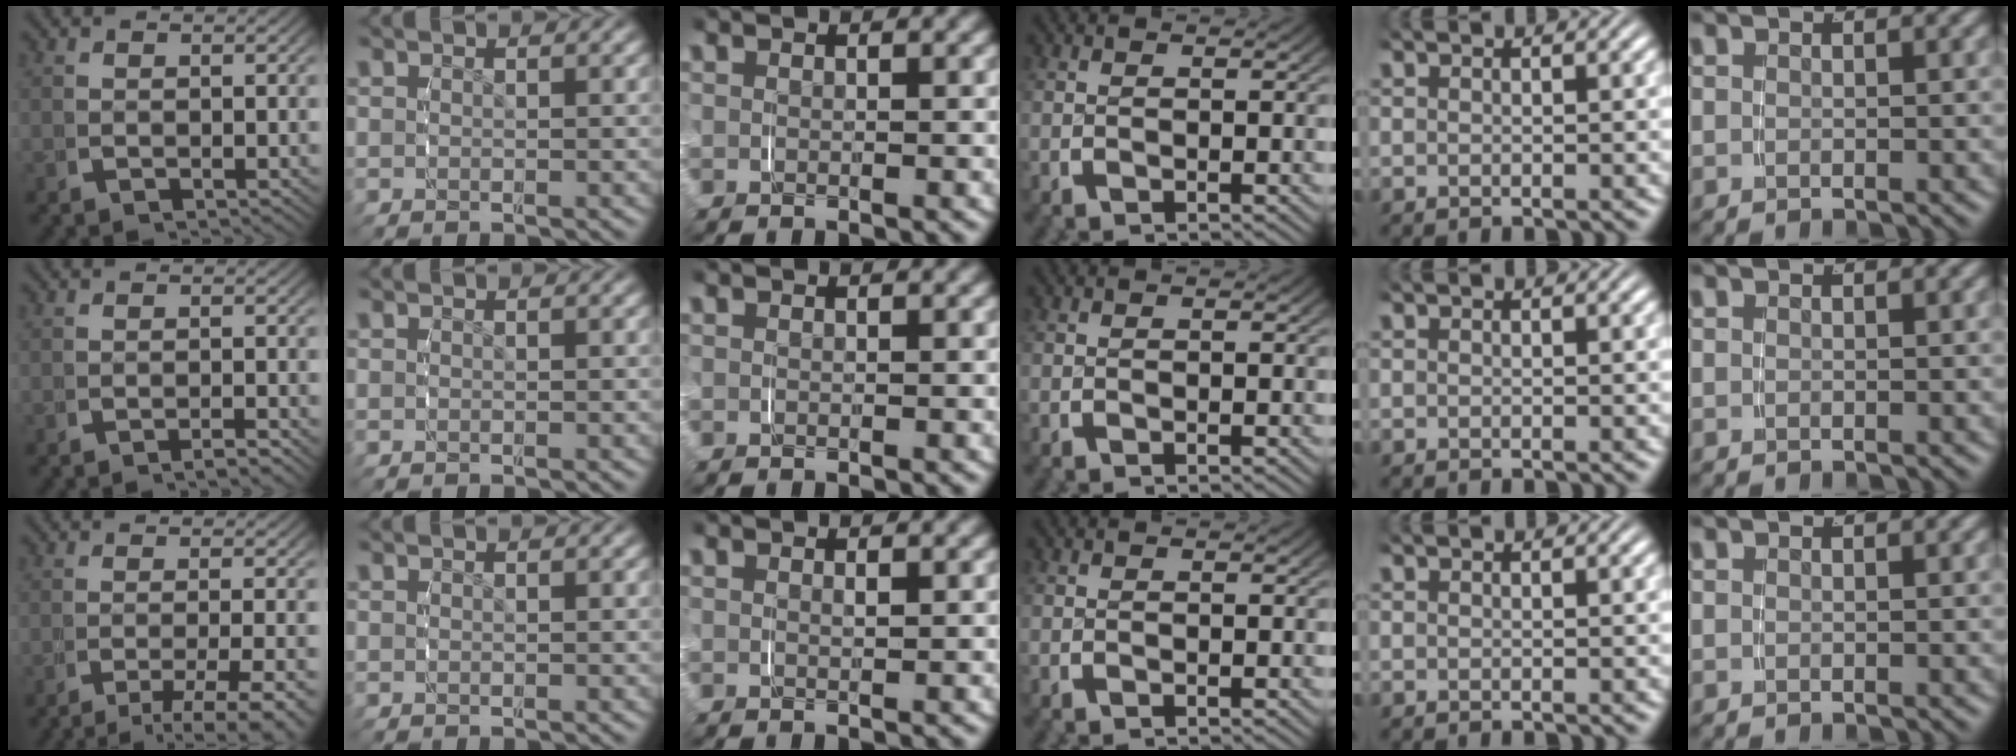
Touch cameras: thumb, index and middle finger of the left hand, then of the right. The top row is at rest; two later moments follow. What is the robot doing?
{"motion": "grasp_and_lifting", "object": "measuring cup"}